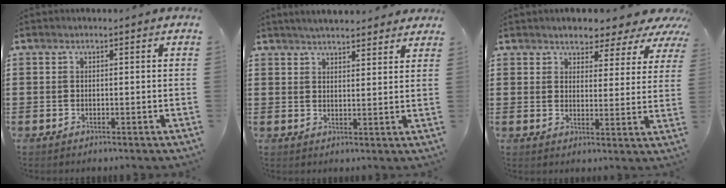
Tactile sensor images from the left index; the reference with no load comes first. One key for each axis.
{"total": 3.4, "fx": 3.3, "fy": 0.0, "fz": 0.8, "tx": -0.023, "ty": -0.009, "tz": 0.059}
{"total": 3.7, "fx": 3.4, "fy": 1.1, "fz": 0.7, "tx": -0.028, "ty": -0.022, "tz": 0.054}